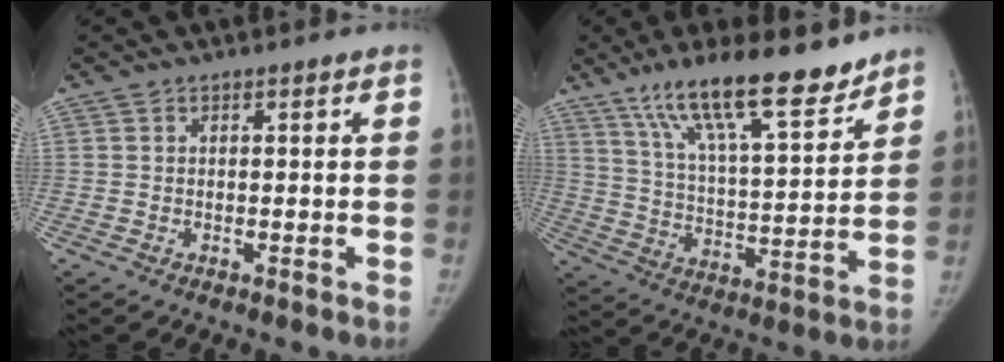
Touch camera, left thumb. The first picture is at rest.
{"total": 18.7, "force": [13.8, 4.4, 11.9], "torque": [-0.175, -0.068, 0.237]}